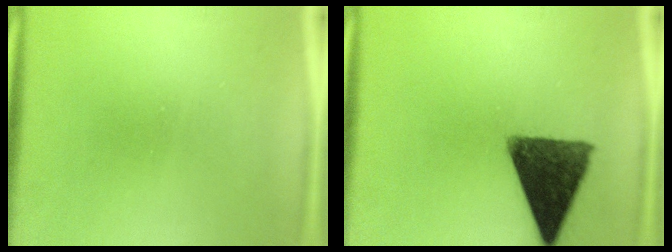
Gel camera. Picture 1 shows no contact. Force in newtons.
{"total": 13.5}